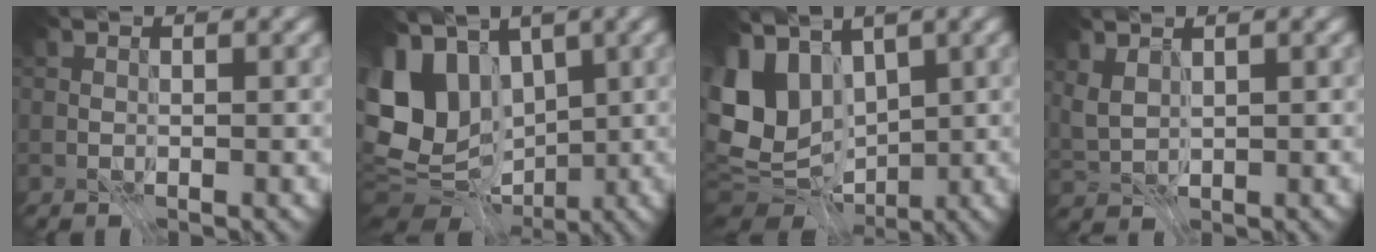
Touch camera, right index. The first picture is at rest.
{"total": 11.9, "force": [0.8, 9.3, 7.5], "torque": [-0.171, 0.000, 0.011]}
{"total": 10.0, "force": [1.0, 7.6, 6.4], "torque": [-0.147, -0.005, 0.023]}
{"total": 1.9, "force": [1.1, 1.0, 1.2], "torque": [-0.029, -0.001, 0.026]}